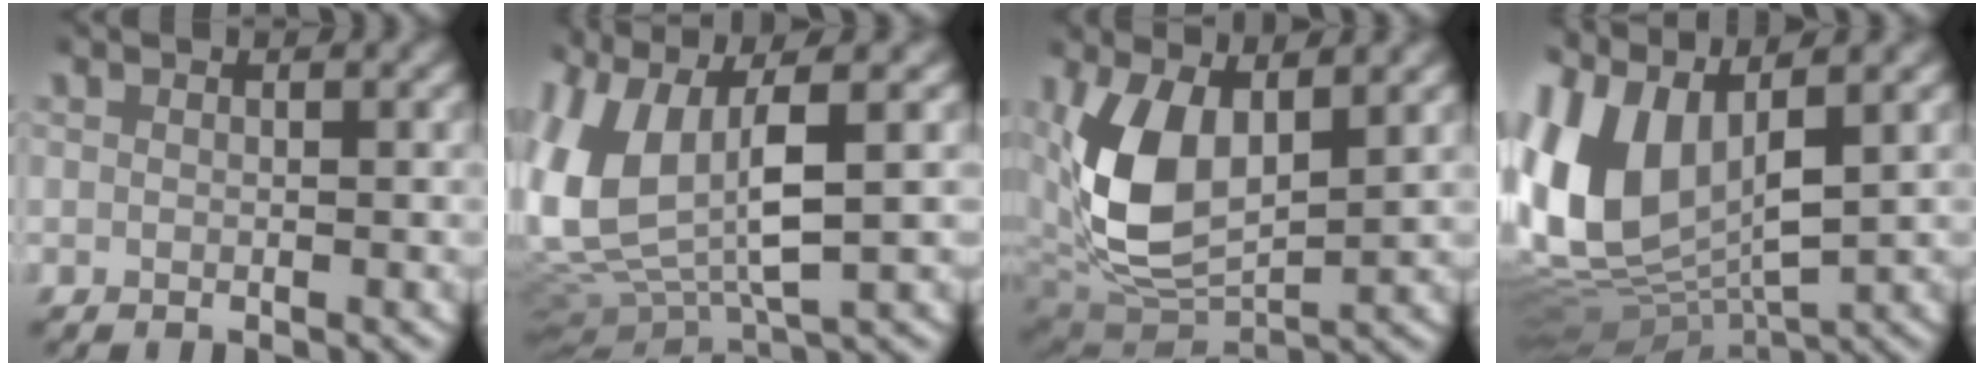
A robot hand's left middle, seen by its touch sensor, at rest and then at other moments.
{"total": 11.3, "force": [1.2, 8.0, 7.9], "torque": [-0.203, -0.003, 0.019]}
{"total": 7.1, "force": [1.3, 4.0, 5.7], "torque": [-0.138, -0.009, 0.028]}
{"total": 12.4, "force": [0.7, 9.1, 8.4], "torque": [-0.211, -0.017, 0.021]}